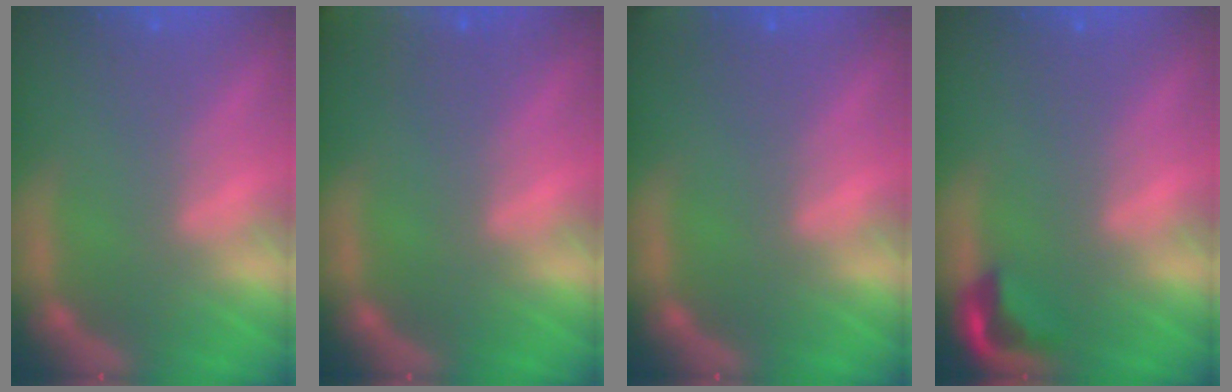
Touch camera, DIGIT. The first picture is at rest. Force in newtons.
{"total": 7.5}
{"total": 1.4}
{"total": 2.4}